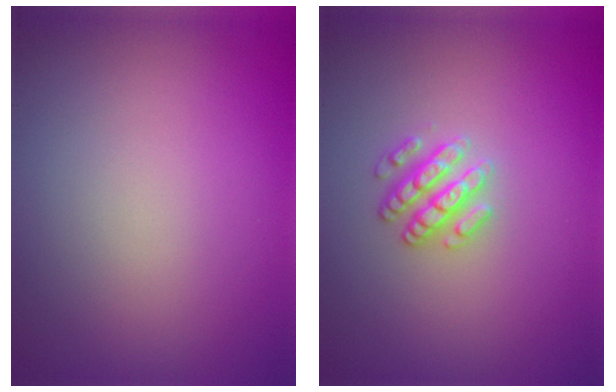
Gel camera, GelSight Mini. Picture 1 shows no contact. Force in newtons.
{"total": 2.5, "press": 2.4, "slide": 0.6}